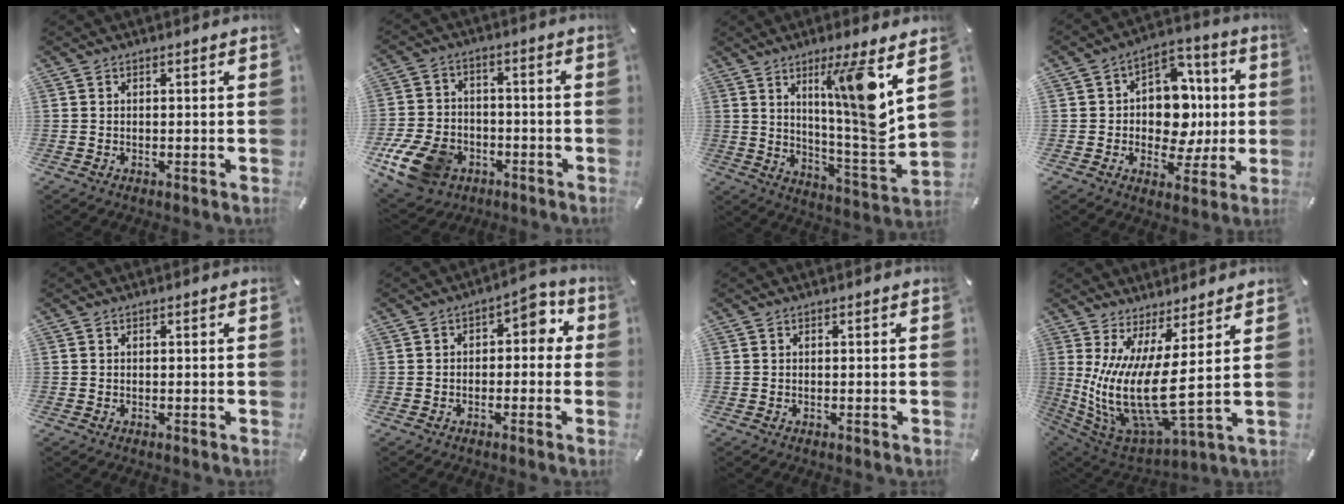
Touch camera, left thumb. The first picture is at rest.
{"total": 13.2, "force": [-6.3, 9.4, 6.7], "torque": [-0.132, 0.040, -0.107]}
{"total": 16.6, "force": [7.3, 1.4, 14.9], "torque": [-0.236, -0.053, 0.099]}
{"total": 12.4, "force": [-1.0, 10.3, 6.8], "torque": [-0.091, 0.006, -0.010]}
{"total": 0.0}
{"total": 5.3, "force": [0.6, 3.6, 3.9], "torque": [-0.049, -0.001, -0.002]}
{"total": 0.0}
{"total": 15.6, "force": [1.4, 4.3, 15.0], "torque": [-0.339, -0.056, 0.025]}